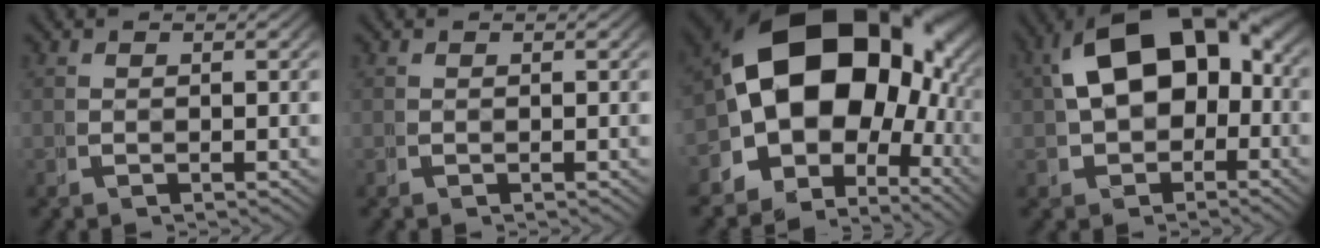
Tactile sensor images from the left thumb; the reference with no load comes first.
{"total": 0.0}
{"total": 22.3, "force": [1.8, 15.2, 16.3], "torque": [-0.270, -0.041, 0.034]}
{"total": 11.9, "force": [1.2, 8.4, 8.3], "torque": [-0.153, -0.018, 0.035]}